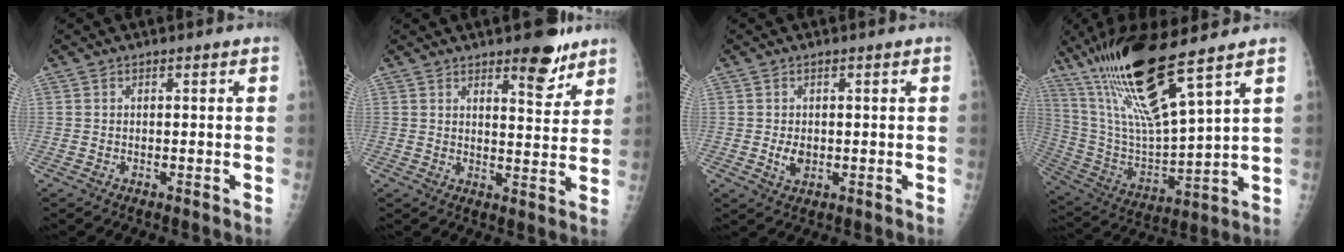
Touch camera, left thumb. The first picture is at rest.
{"total": 7.7, "force": [5.4, 2.7, 4.8], "torque": [-0.043, -0.036, 0.073]}
{"total": 2.9, "force": [-0.1, 2.0, 2.2], "torque": [-0.032, -0.005, 0.005]}
{"total": 21.4, "force": [13.6, 3.1, 16.2], "torque": [-0.306, -0.059, 0.260]}